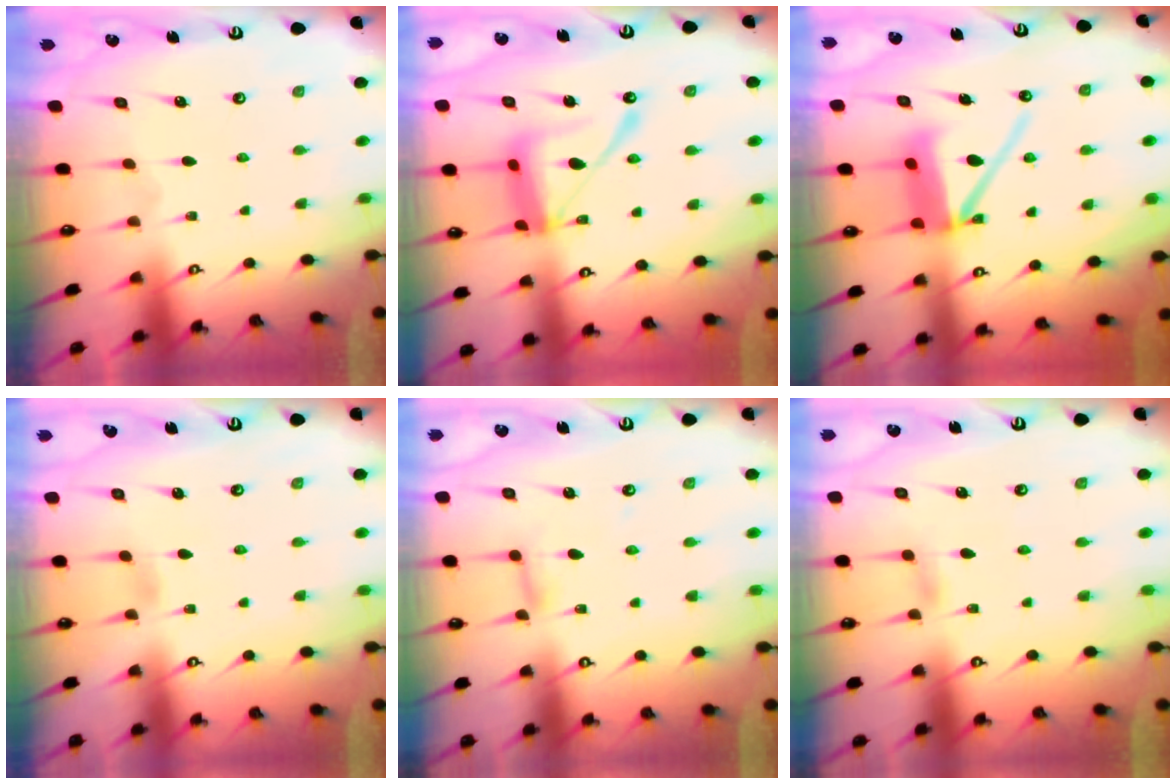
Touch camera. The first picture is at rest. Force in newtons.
{"total": 15.5, "press": 15.4, "slide": 1.4}
{"total": 10.8, "press": 10.7, "slide": 1.6}
{"total": 2.1, "press": 2.1, "slide": 0.3}
{"total": 2.8, "press": 2.8, "slide": 0.2}
{"total": 3.3, "press": 3.3, "slide": 0.4}